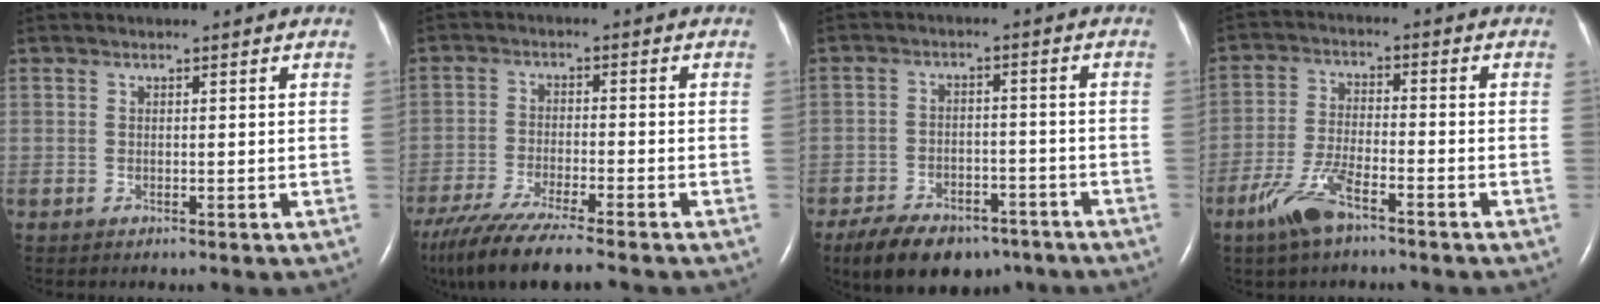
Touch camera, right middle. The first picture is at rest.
{"total": 12.1, "force": [-10.1, 0.5, 6.7], "torque": [-0.123, -0.035, -0.170]}
{"total": 12.8, "force": [-9.3, 6.3, 6.1], "torque": [-0.107, -0.001, -0.141]}
{"total": 7.5, "force": [-5.1, 1.8, 5.3], "torque": [-0.119, -0.009, -0.097]}